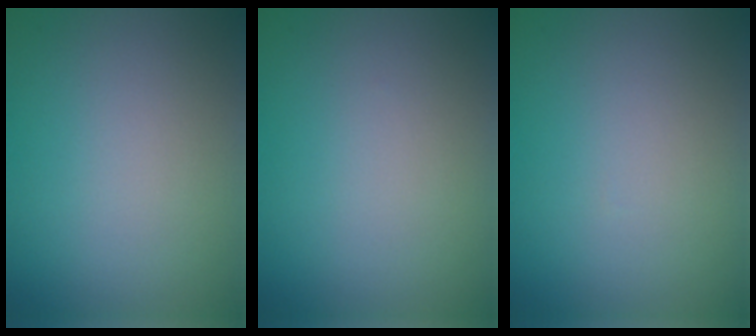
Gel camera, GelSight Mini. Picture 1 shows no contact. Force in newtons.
{"total": 0.0}
{"total": 0.0}